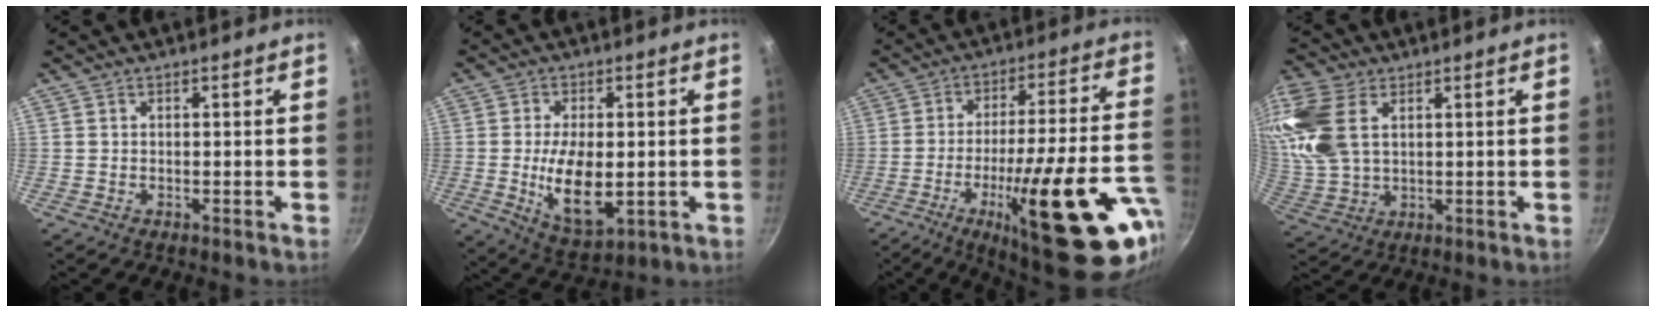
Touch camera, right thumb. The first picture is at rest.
{"total": 11.7, "force": [-1.1, 6.0, 10.0], "torque": [-0.169, -0.008, -0.007]}
{"total": 27.8, "force": [-10.7, 6.4, 24.8], "torque": [-0.326, 0.024, -0.154]}
{"total": 13.7, "force": [4.7, 8.3, 9.9], "torque": [-0.210, -0.005, 0.100]}